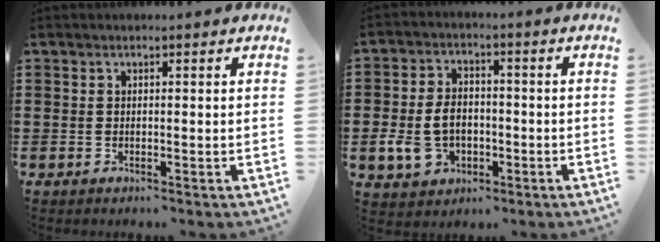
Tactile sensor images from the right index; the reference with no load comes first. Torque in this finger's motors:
{"motor_torque": [1.08, 1.06, 0.24, 0.14]}